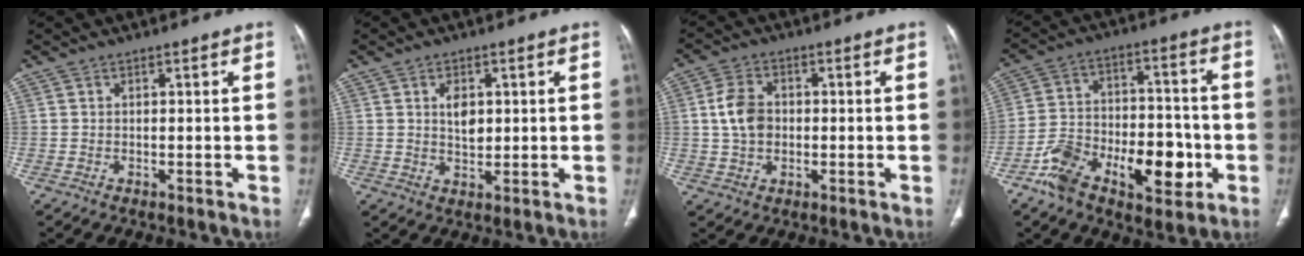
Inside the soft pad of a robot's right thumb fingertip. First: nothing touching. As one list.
[{"total": 4.2, "force": [1.1, 2.5, 3.2], "torque": [-0.041, -0.006, 0.021]}, {"total": 6.9, "force": [0.3, 5.0, 4.7], "torque": [-0.082, 0.007, 0.004]}, {"total": 17.5, "force": [-7.3, 9.1, 13.0], "torque": [-0.189, 0.042, -0.115]}]